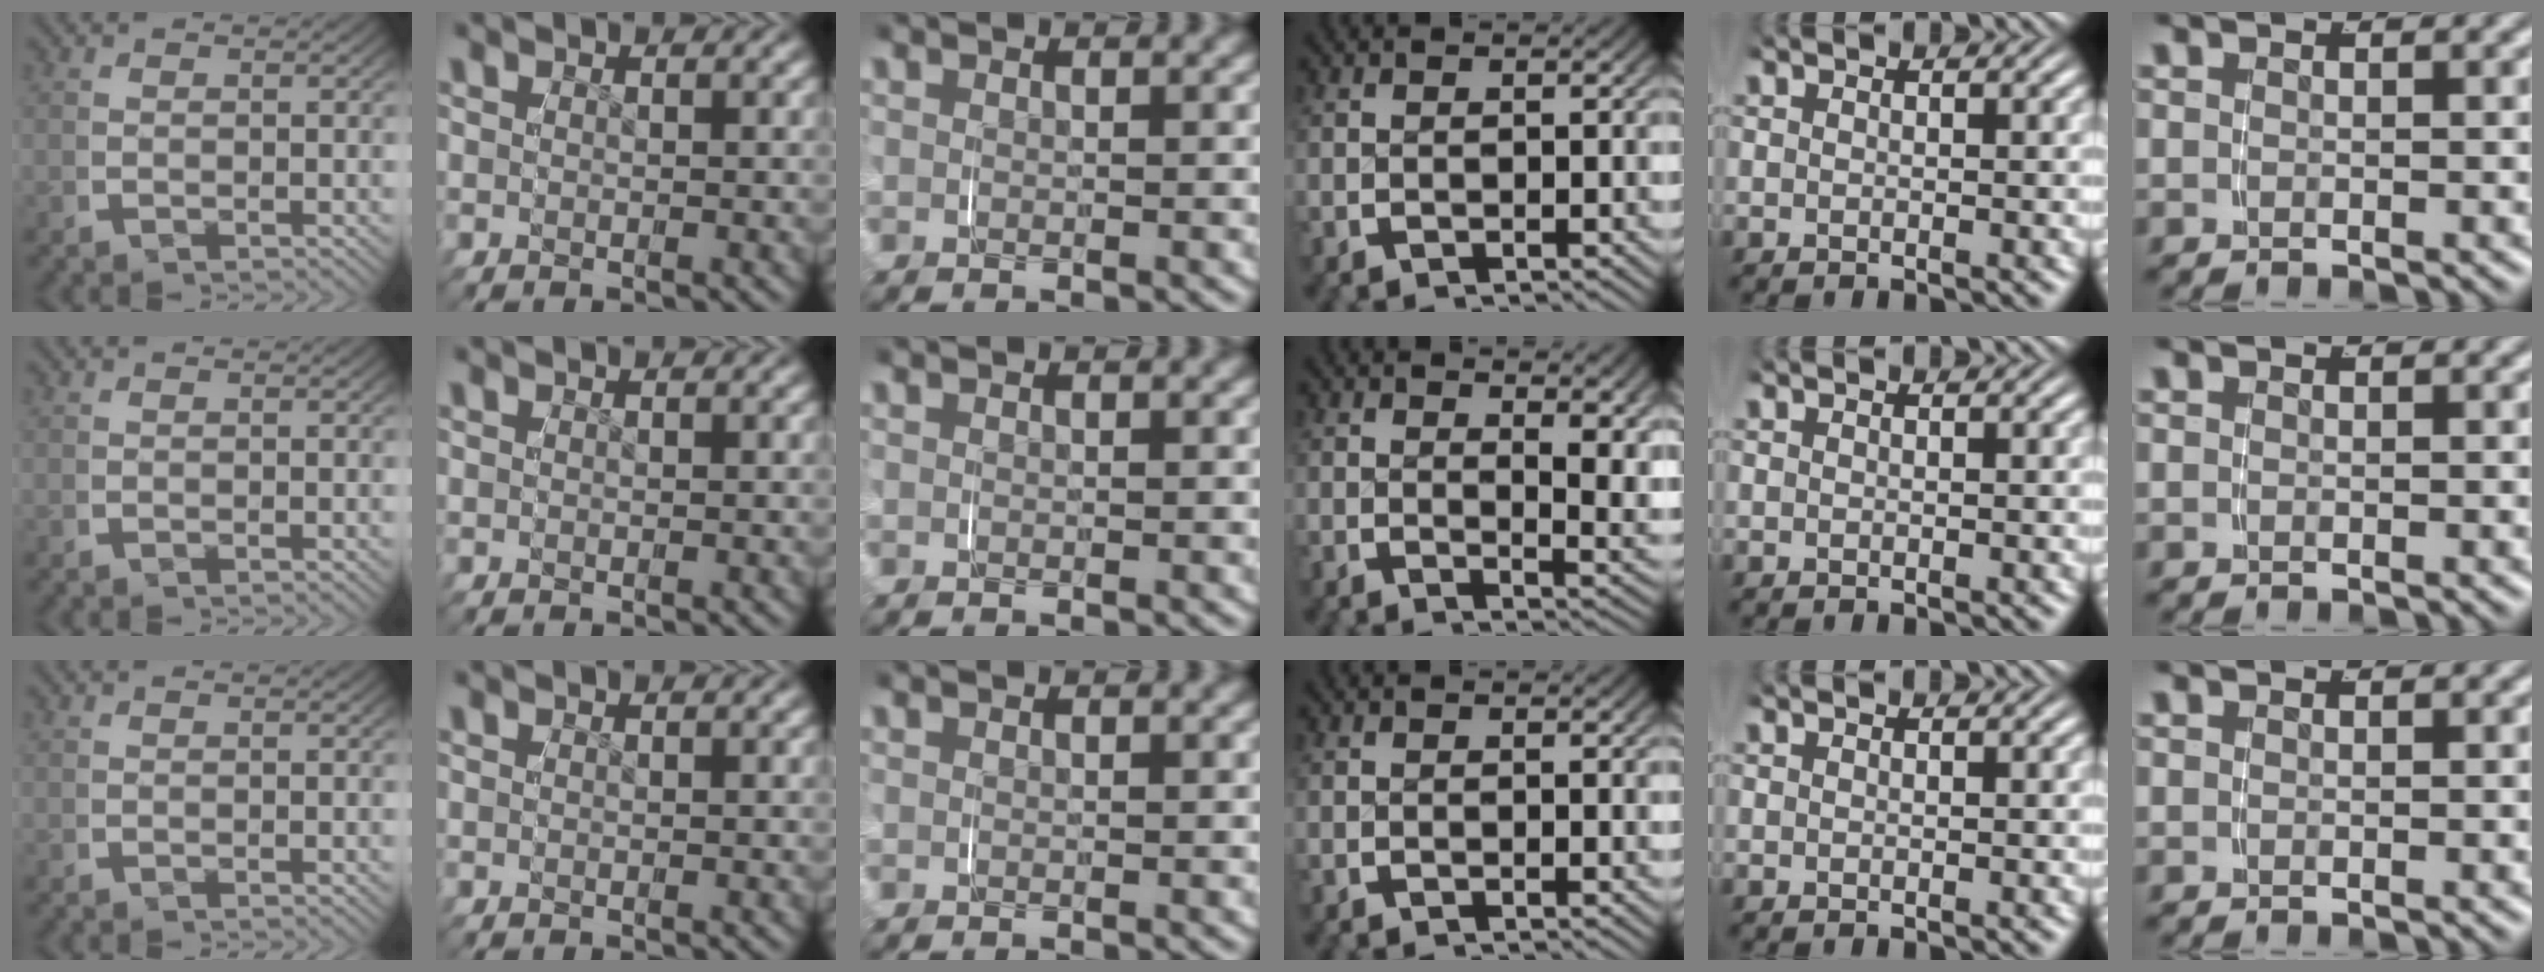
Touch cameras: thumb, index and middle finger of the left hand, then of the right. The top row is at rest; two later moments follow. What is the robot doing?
{"motion": "grasp_and_lifting", "object": "jewelry box"}